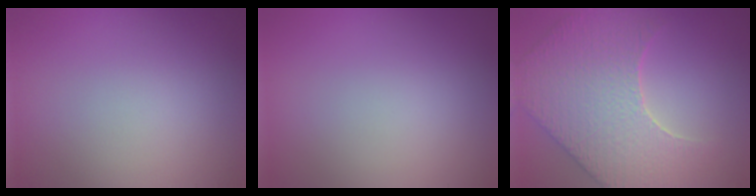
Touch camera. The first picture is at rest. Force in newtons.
{"total": 0.0}
{"total": 6.2, "press": 5.6, "slide": 2.7}